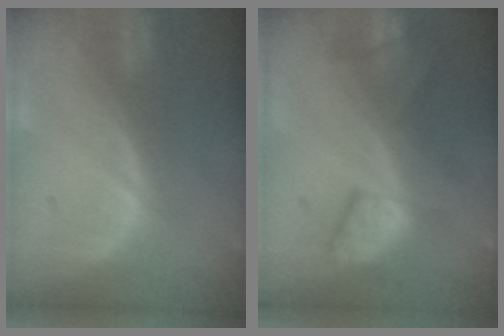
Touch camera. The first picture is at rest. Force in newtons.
{"total": 8.1, "press": 7.6, "slide": 2.7}